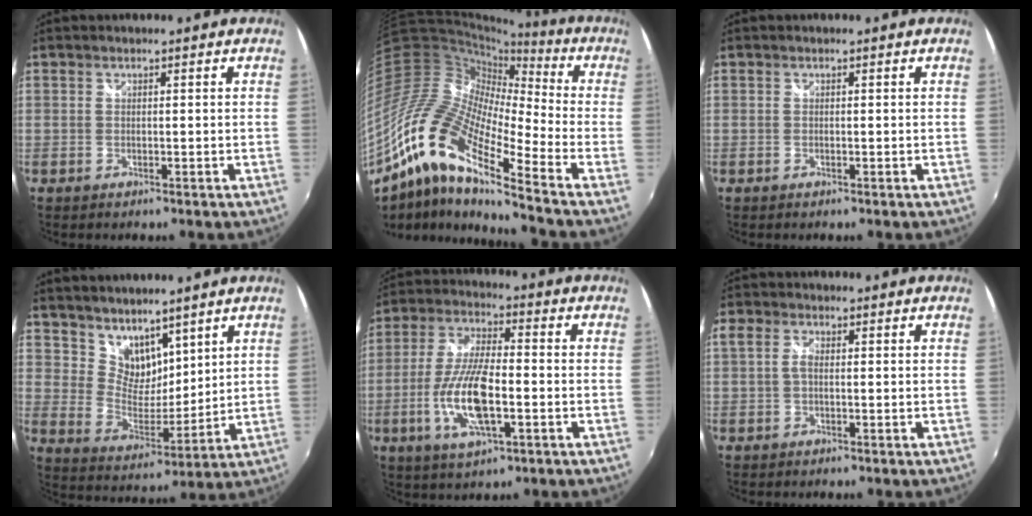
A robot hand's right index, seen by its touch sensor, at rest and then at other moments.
{"total": 18.7, "force": [-11.5, 3.6, 14.3], "torque": [-0.246, -0.015, -0.247]}
{"total": 0.0}
{"total": 9.7, "force": [7.4, 5.2, 3.6], "torque": [-0.057, 0.002, 0.147]}
{"total": 13.5, "force": [-3.6, 4.4, 12.3], "torque": [-0.255, -0.007, -0.069]}
{"total": 2.4, "force": [-0.1, 1.3, 2.0], "torque": [-0.040, 0.005, -0.006]}